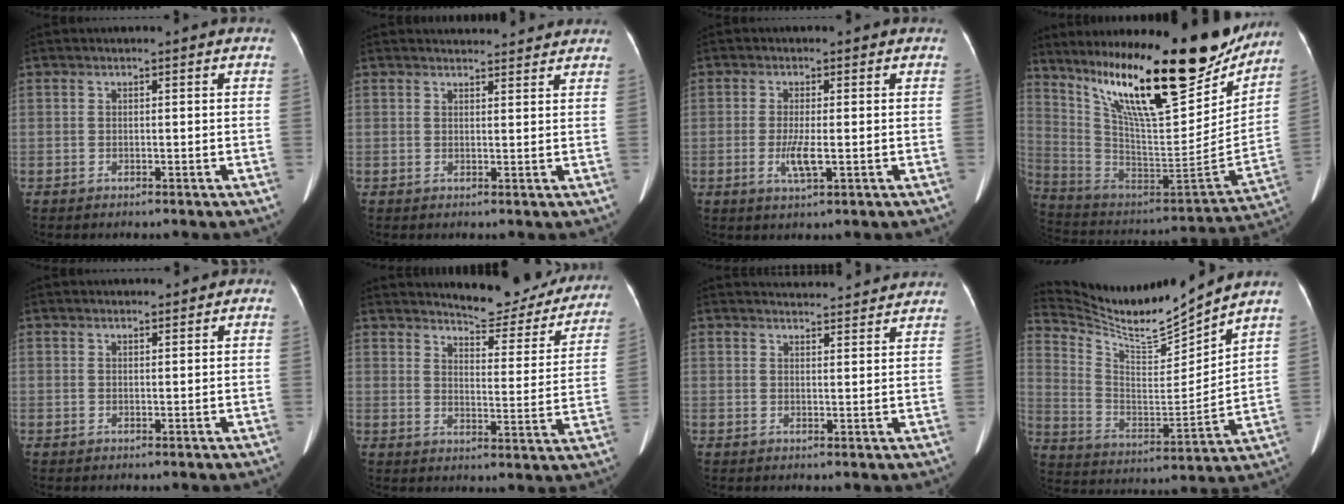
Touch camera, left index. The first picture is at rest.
{"total": 6.2, "force": [6.1, 1.0, 1.1], "torque": [-0.009, 0.017, 0.062]}
{"total": 3.3, "force": [-0.6, 0.5, 3.2], "torque": [-0.068, -0.006, -0.009]}
{"total": 28.5, "force": [20.6, 6.1, 18.7], "torque": [-0.309, -0.027, 0.334]}
{"total": 0.9, "force": [0.7, 0.5, 0.3], "torque": [-0.005, 0.005, 0.010]}
{"total": 16.2, "force": [15.2, 3.5, 4.2], "torque": [-0.034, -0.046, 0.172]}
{"total": 9.1, "force": [8.9, 0.9, 1.7], "torque": [-0.020, 0.015, 0.100]}
{"total": 9.6, "force": [9.4, -1.6, 1.3], "torque": [-0.043, -0.018, 0.188]}